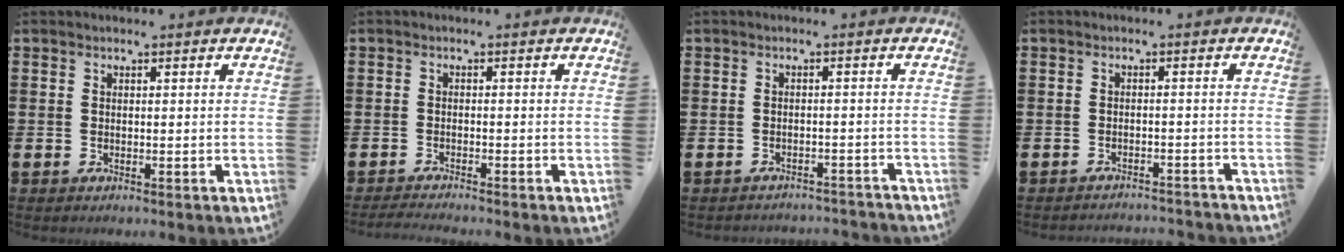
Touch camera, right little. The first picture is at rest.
{"total": 1.3, "force": [-1.2, -0.1, 0.4], "torque": [-0.006, 0.001, -0.024]}
{"total": 1.5, "force": [-1.5, 0.0, -0.1], "torque": [-0.003, 0.004, -0.032]}
{"total": 1.5, "force": [-1.5, -0.1, -0.1], "torque": [-0.003, 0.004, -0.032]}